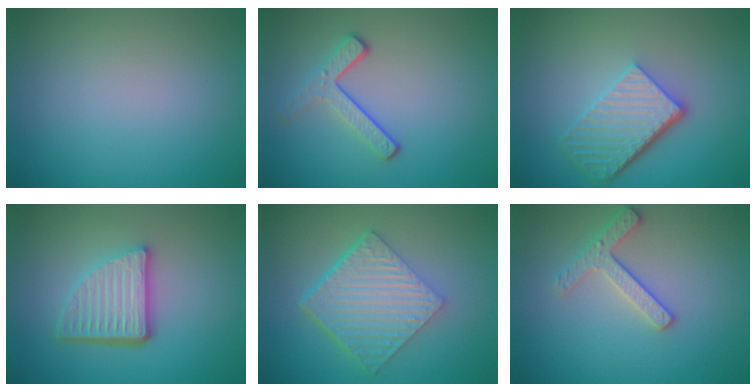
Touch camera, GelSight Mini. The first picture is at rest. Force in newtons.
{"total": 3.0, "press": 2.2, "slide": 2.0}
{"total": 5.6, "press": 3.9, "slide": 4.0}
{"total": 5.6, "press": 3.7, "slide": 4.1}
{"total": 6.5, "press": 4.4, "slide": 4.7}
{"total": 2.5, "press": 2.4, "slide": 0.5}